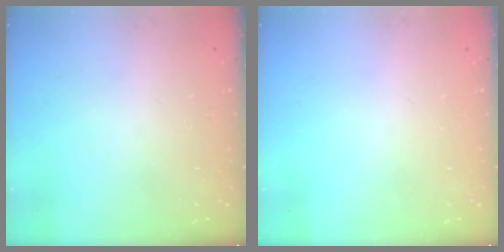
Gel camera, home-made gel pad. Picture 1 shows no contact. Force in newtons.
{"total": 0.0}